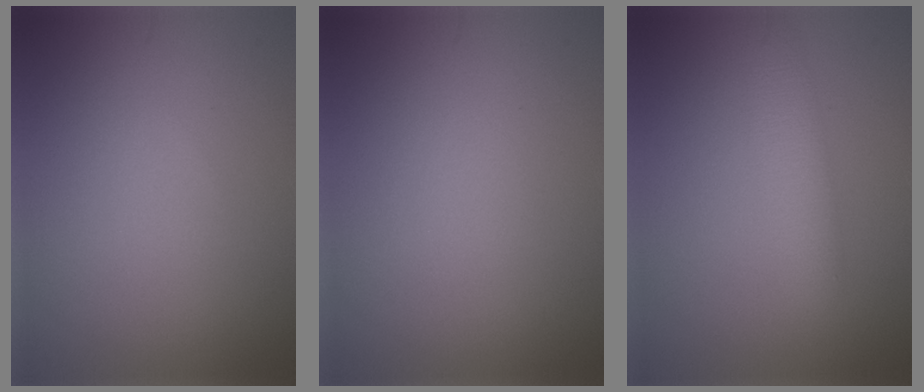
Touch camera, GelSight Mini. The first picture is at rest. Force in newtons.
{"total": 0.0}
{"total": 3.0, "press": 3.0, "slide": 0.1}